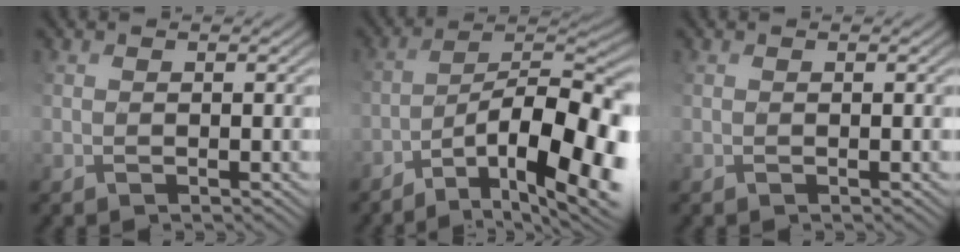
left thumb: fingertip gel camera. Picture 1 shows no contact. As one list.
[{"total": 15.5, "force": [-8.6, 5.9, 11.5], "torque": [-0.191, -0.008, -0.128]}, {"total": 0.0}]